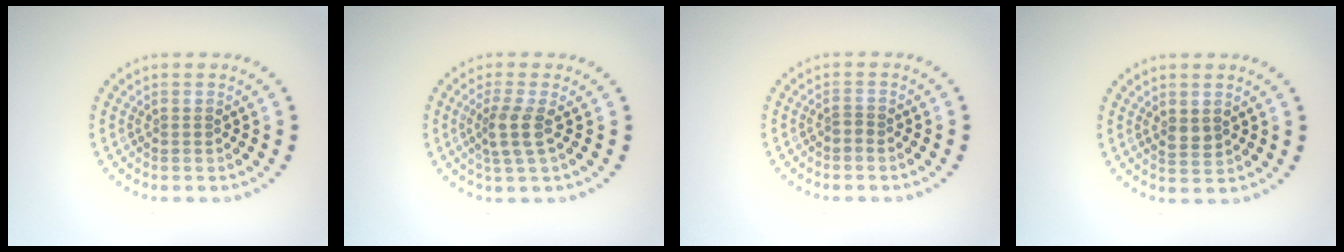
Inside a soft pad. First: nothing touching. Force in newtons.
{"total": 2.5, "press": 2.0, "slide": 1.5}
{"total": 0.6, "press": 0.3, "slide": 0.5}
{"total": 1.5, "press": 1.4, "slide": 0.4}